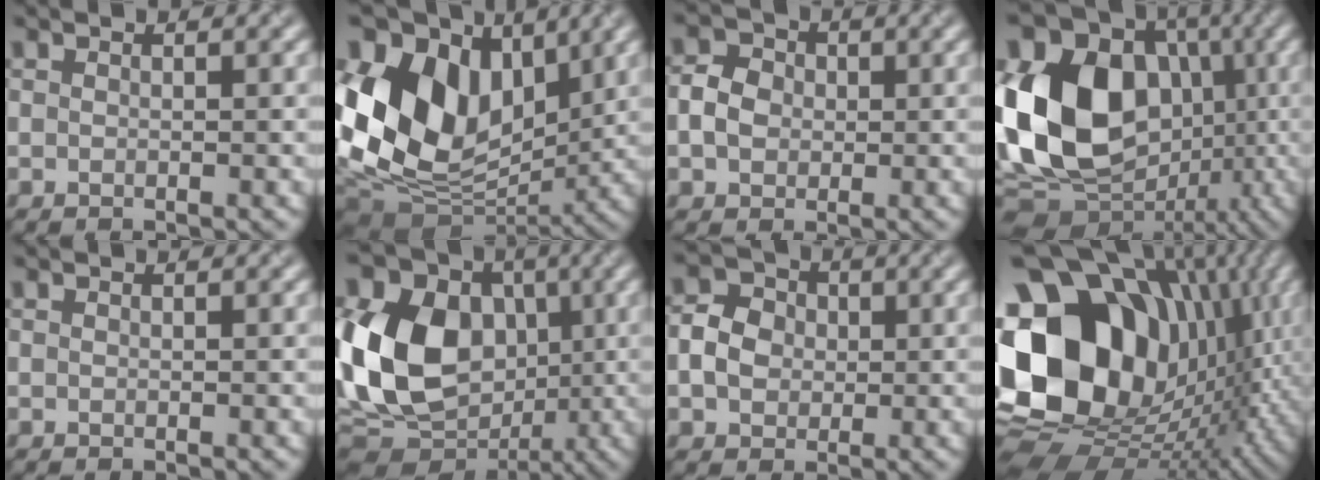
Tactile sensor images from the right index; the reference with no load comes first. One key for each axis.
{"total": 15.0, "fx": 3.7, "fy": 10.5, "fz": 10.0, "tx": -0.203, "ty": 0.021, "tz": 0.070}
{"total": 2.9, "fx": 0.0, "fy": 2.6, "fz": 1.4, "tx": -0.035, "ty": 0.007, "tz": -0.004}
{"total": 18.4, "fx": 0.4, "fy": 14.4, "fz": 11.4, "tx": -0.233, "ty": 0.018, "tz": -0.009}
{"total": 0.0}
{"total": 15.8, "fx": 0.2, "fy": 12.1, "fz": 10.2, "tx": -0.229, "ty": 0.016, "tz": -0.014}
{"total": 3.5, "fx": 0.0, "fy": 3.1, "fz": 1.6, "tx": -0.036, "ty": 0.011, "tz": -0.005}
{"total": 20.8, "fx": 3.1, "fy": 16.0, "fz": 13.0, "tx": -0.268, "ty": -0.014, "tz": 0.081}